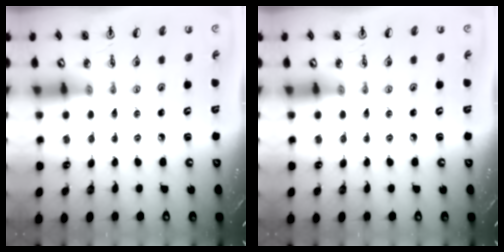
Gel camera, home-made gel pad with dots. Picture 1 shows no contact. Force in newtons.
{"total": 0.0}